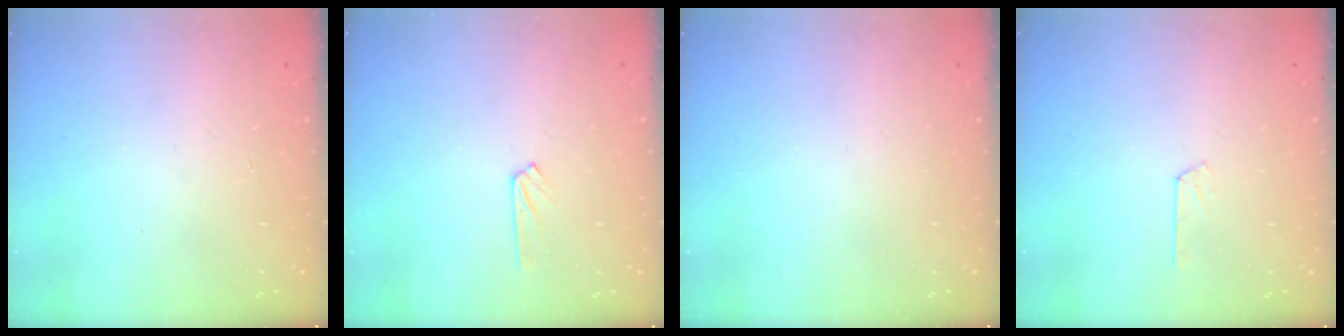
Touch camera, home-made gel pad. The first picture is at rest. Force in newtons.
{"total": 4.0, "press": 4.0, "slide": 0.6}
{"total": 0.0}
{"total": 2.9, "press": 2.9, "slide": 0.3}